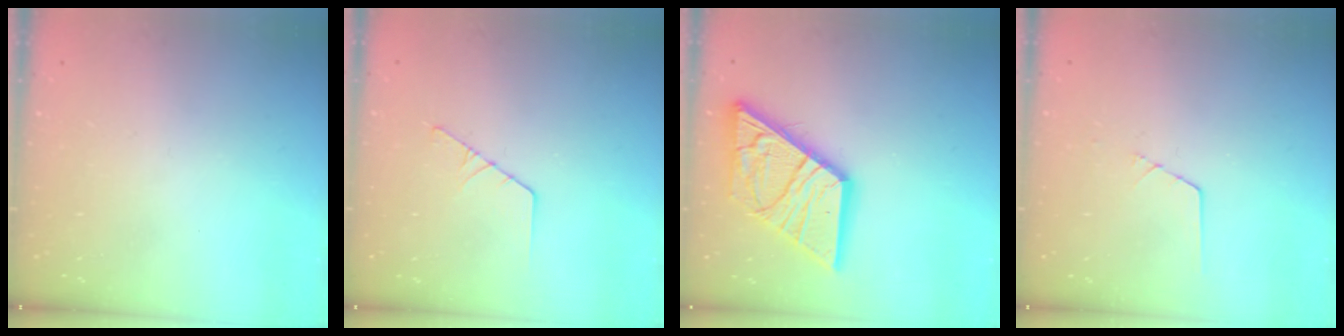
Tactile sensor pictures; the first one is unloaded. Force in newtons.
{"total": 2.6, "press": 2.6, "slide": 0.3}
{"total": 20.3, "press": 20.1, "slide": 2.6}
{"total": 1.3, "press": 1.3, "slide": 0.2}